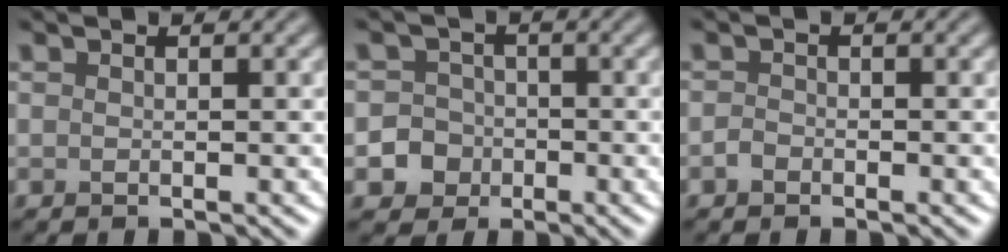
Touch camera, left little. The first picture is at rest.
{"total": 3.5, "force": [-1.4, 3.1, 0.5], "torque": [0.022, -0.002, -0.034]}
{"total": 0.8, "force": [-0.6, 0.5, 0.3], "torque": [-0.006, -0.001, -0.013]}